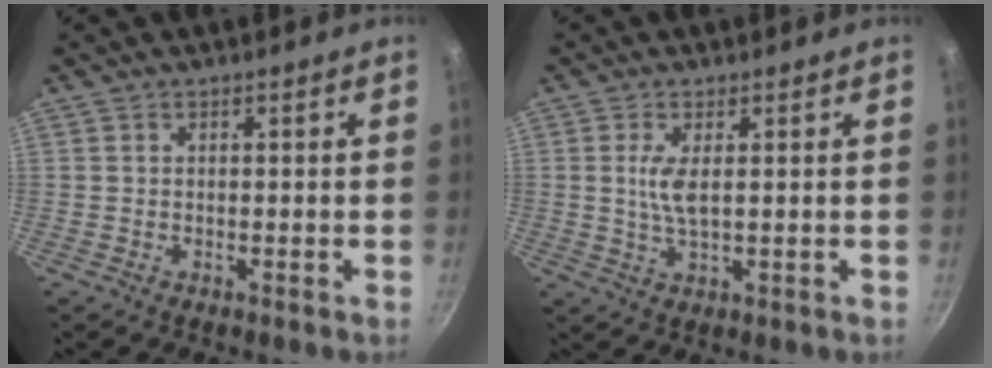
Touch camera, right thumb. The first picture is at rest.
{"total": 4.5, "force": [0.8, 1.6, 4.1], "torque": [-0.087, -0.003, 0.016]}